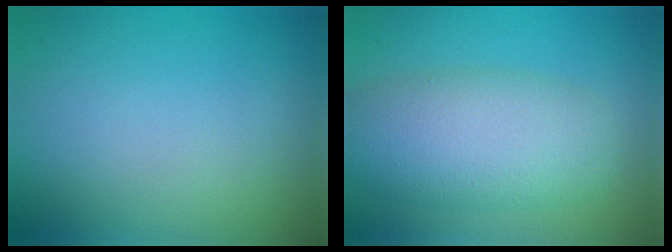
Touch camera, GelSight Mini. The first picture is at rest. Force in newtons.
{"total": 6.9, "press": 6.9, "slide": 0.2}